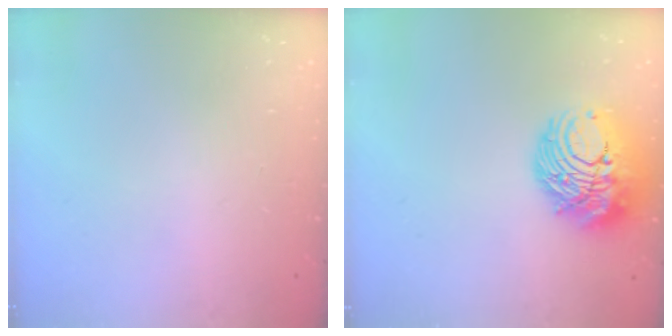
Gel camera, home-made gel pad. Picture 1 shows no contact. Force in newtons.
{"total": 12.6, "press": 12.5, "slide": 1.3}